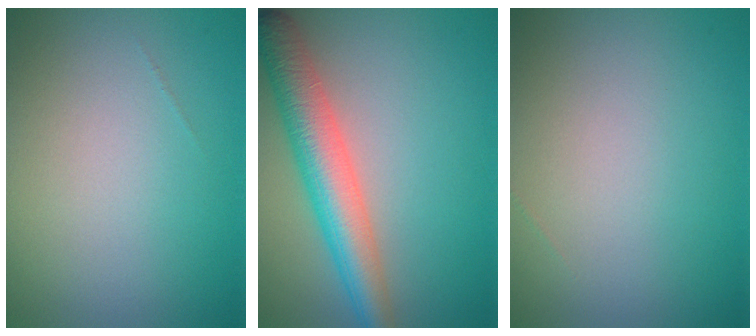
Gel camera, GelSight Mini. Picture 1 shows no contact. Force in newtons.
{"total": 6.0, "press": 6.0, "slide": 0.3}
{"total": 0.0}